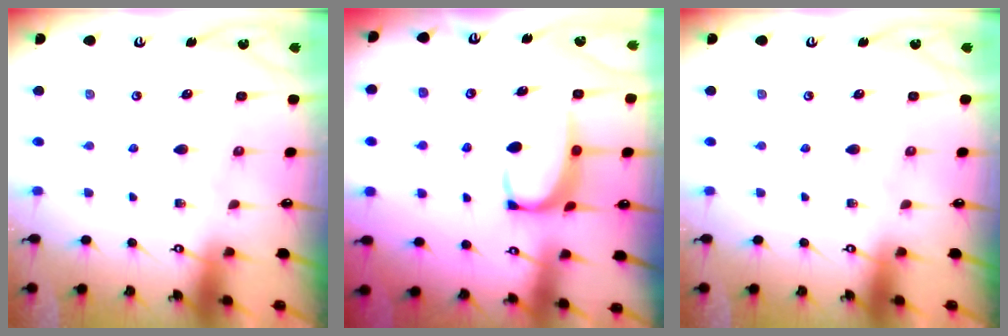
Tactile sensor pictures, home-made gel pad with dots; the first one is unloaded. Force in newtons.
{"total": 2.3, "press": 2.2, "slide": 0.7}
{"total": 0.0}